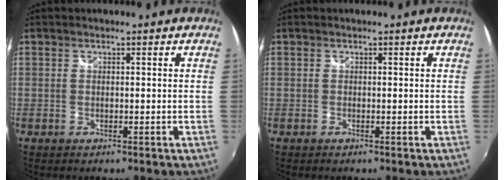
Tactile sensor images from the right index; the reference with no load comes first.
{"total": 0.0}